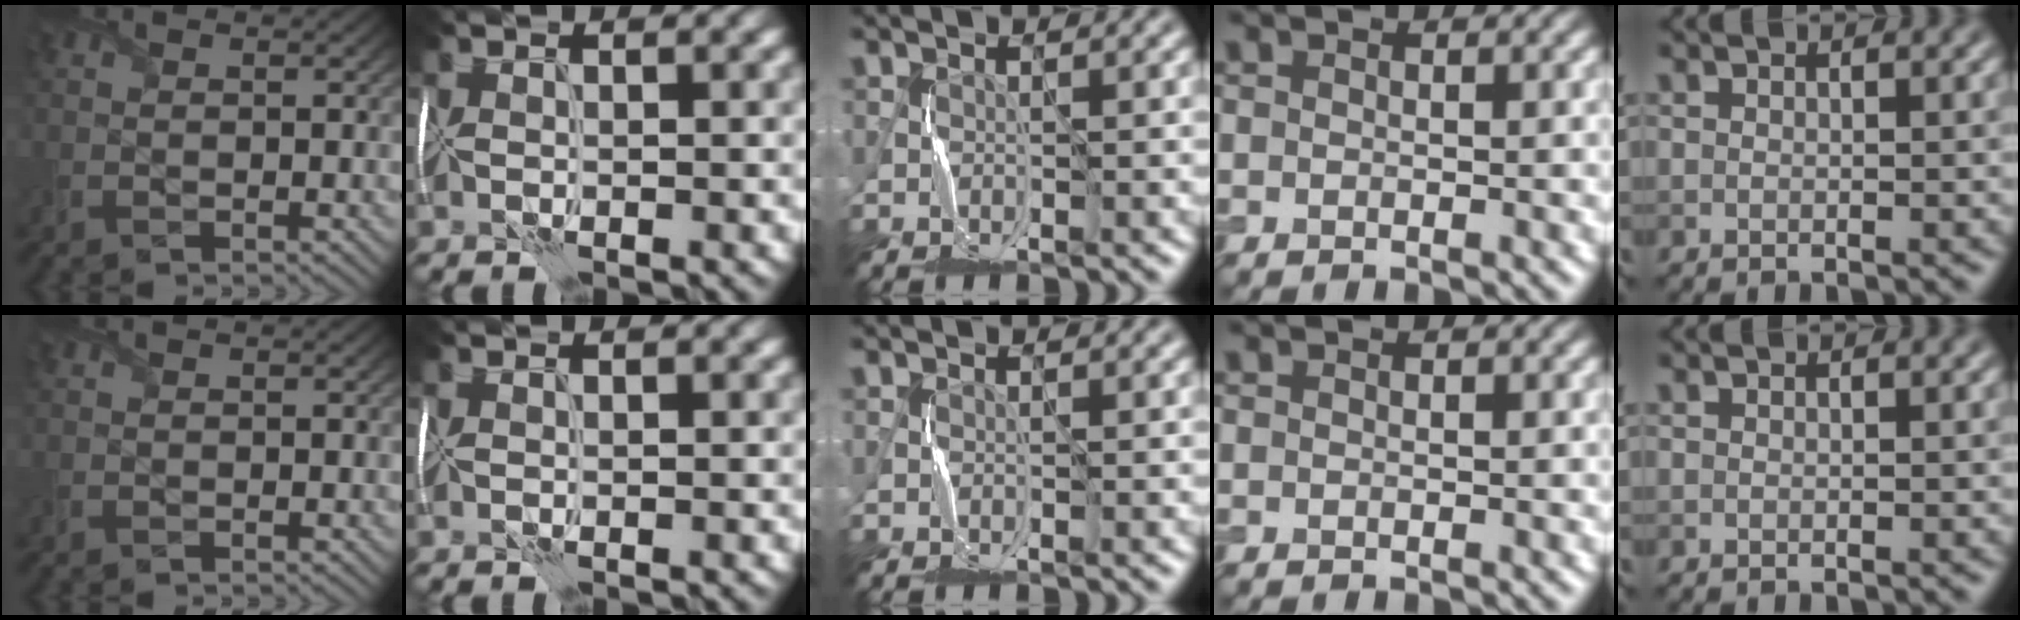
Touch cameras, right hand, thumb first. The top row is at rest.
{}